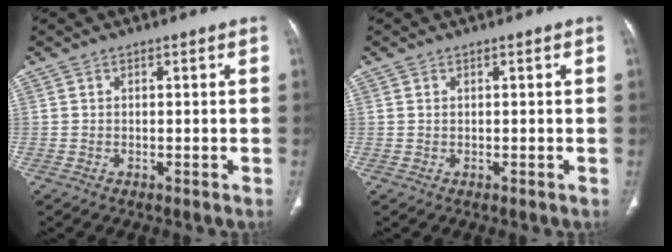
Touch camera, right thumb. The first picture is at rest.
{"total": 0.0}